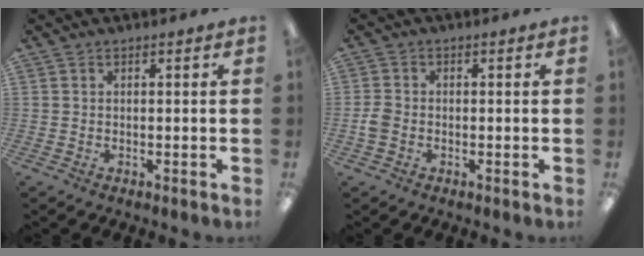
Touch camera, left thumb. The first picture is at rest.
{"total": 3.1, "force": [-0.8, 2.4, 1.6], "torque": [-0.027, 0.007, -0.015]}